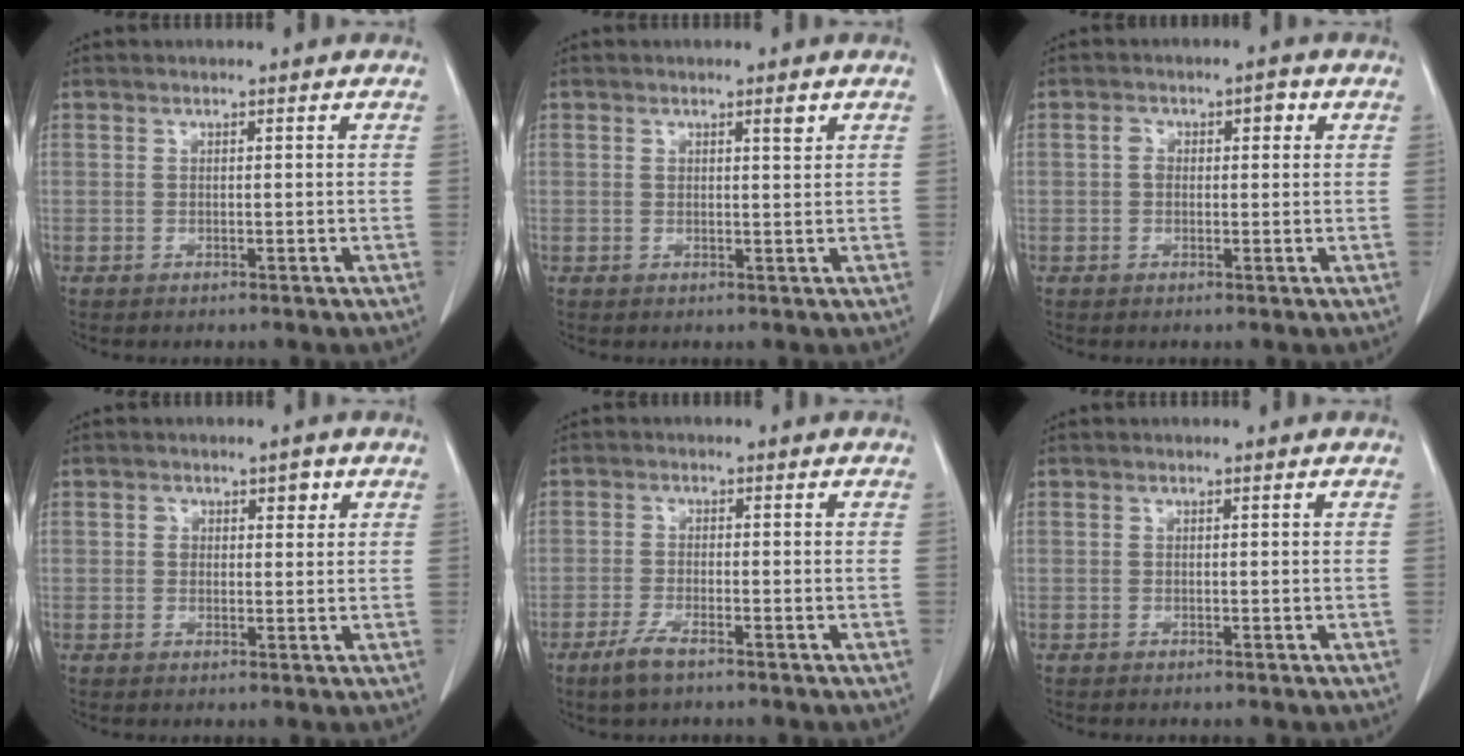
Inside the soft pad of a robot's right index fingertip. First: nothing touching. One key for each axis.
{"total": 1.7, "fx": 1.1, "fy": 0.2, "fz": 1.3, "tx": -0.023, "ty": -0.002, "tz": 0.017}
{"total": 3.6, "fx": 0.8, "fy": 2.3, "fz": 2.6, "tx": -0.043, "ty": 0.023, "tz": 0.012}
{"total": 2.6, "fx": 1.1, "fy": 1.8, "fz": 1.5, "tx": -0.016, "ty": 0.006, "tz": 0.015}
{"total": 3.5, "fx": -2.4, "fy": 0.6, "fz": 2.5, "tx": -0.058, "ty": -0.006, "tz": -0.044}
{"total": 0.0}